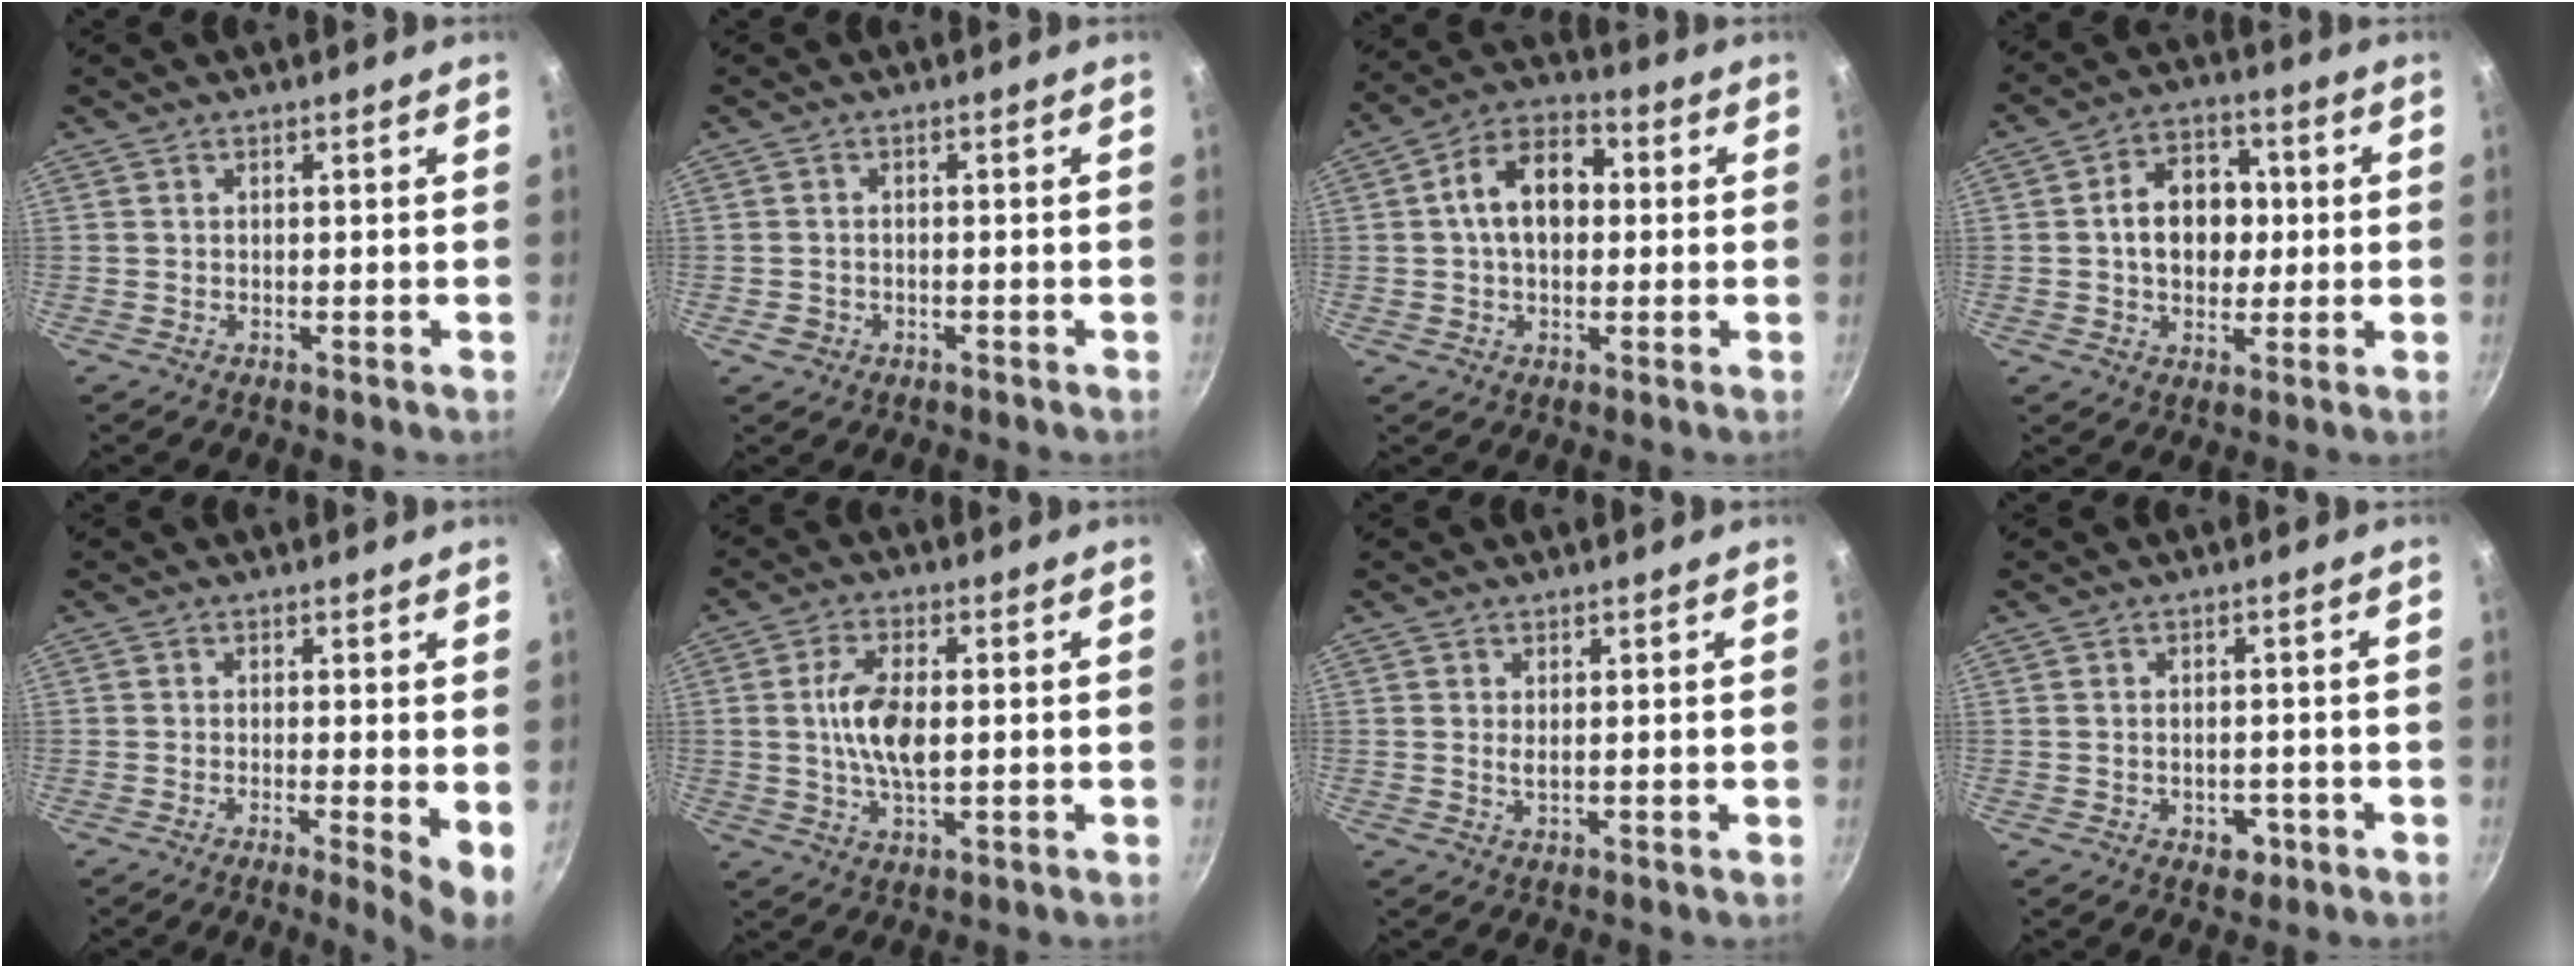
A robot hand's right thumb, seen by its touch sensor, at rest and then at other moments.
{"total": 2.3, "force": [-0.9, 1.8, 1.0], "torque": [-0.018, 0.010, -0.008]}
{"total": 11.8, "force": [1.2, 8.0, 8.7], "torque": [-0.111, 0.030, 0.005]}
{"total": 11.5, "force": [0.7, 8.7, 7.4], "torque": [-0.079, 0.016, 0.002]}
{"total": 5.7, "force": [-0.6, 0.9, 5.6], "torque": [-0.078, -0.015, -0.009]}
{"total": 9.2, "force": [0.5, 4.4, 8.0], "torque": [-0.154, 0.008, 0.010]}
{"total": 1.2, "force": [0.3, 0.3, 1.1], "torque": [-0.022, -0.005, 0.006]}
{"total": 3.4, "force": [-1.4, 2.3, 2.1], "torque": [-0.020, 0.010, -0.012]}